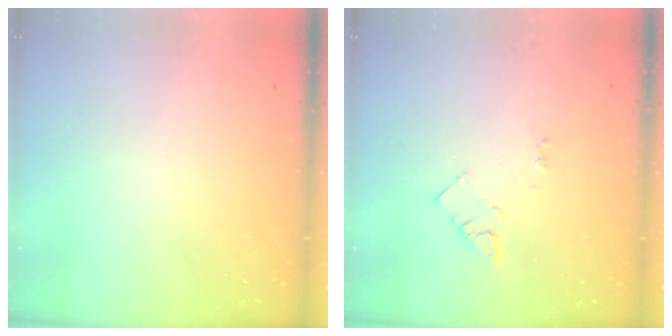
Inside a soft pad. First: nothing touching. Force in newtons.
{"total": 4.1, "press": 4.1, "slide": 0.7}